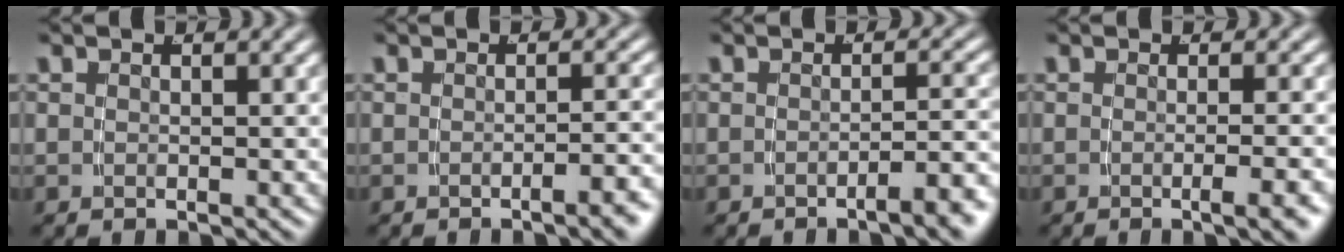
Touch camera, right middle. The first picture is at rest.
{"total": 2.1, "force": [-1.5, -0.3, 1.4], "torque": [-0.015, 0.011, -0.029]}
{"total": 3.0, "force": [-2.2, -0.1, 2.1], "torque": [-0.021, 0.008, -0.040]}
{"total": 2.4, "force": [-1.3, -0.5, 1.9], "torque": [-0.024, 0.006, -0.023]}